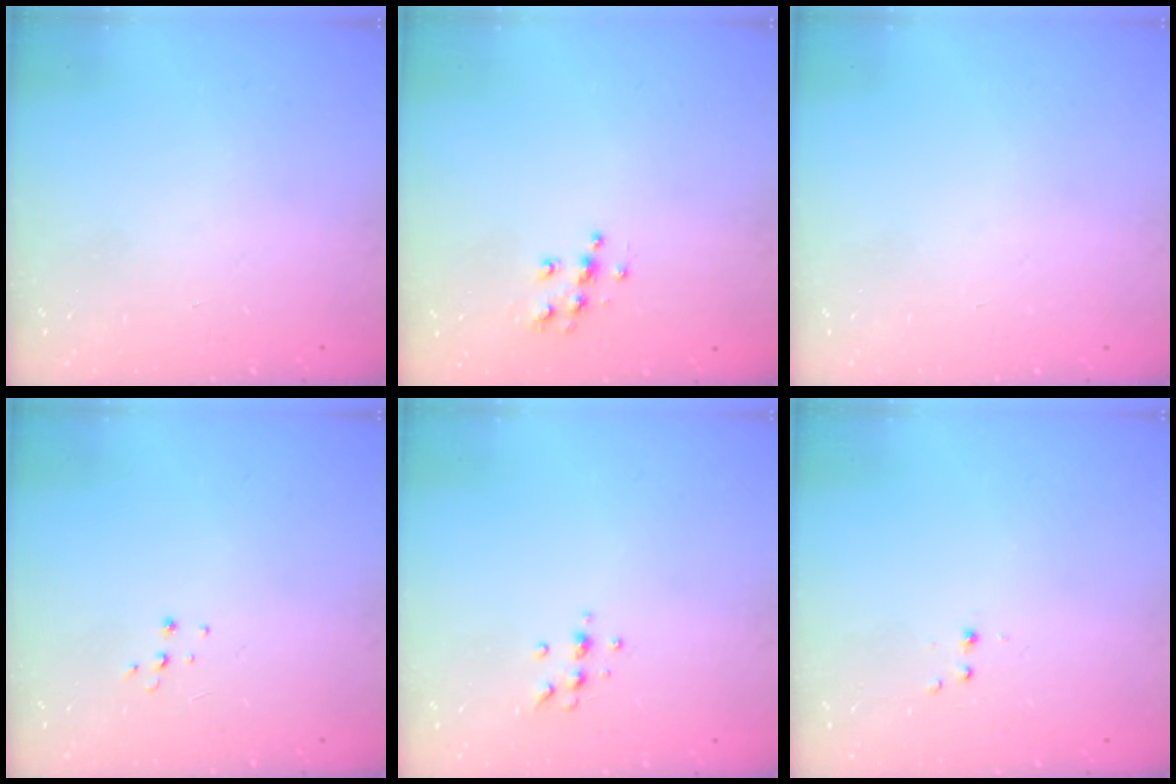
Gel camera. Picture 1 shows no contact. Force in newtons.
{"total": 6.4, "press": 6.4, "slide": 0.3}
{"total": 0.0}
{"total": 3.8, "press": 3.8, "slide": 0.3}
{"total": 4.0, "press": 3.8, "slide": 1.2}
{"total": 2.2, "press": 1.9, "slide": 1.2}